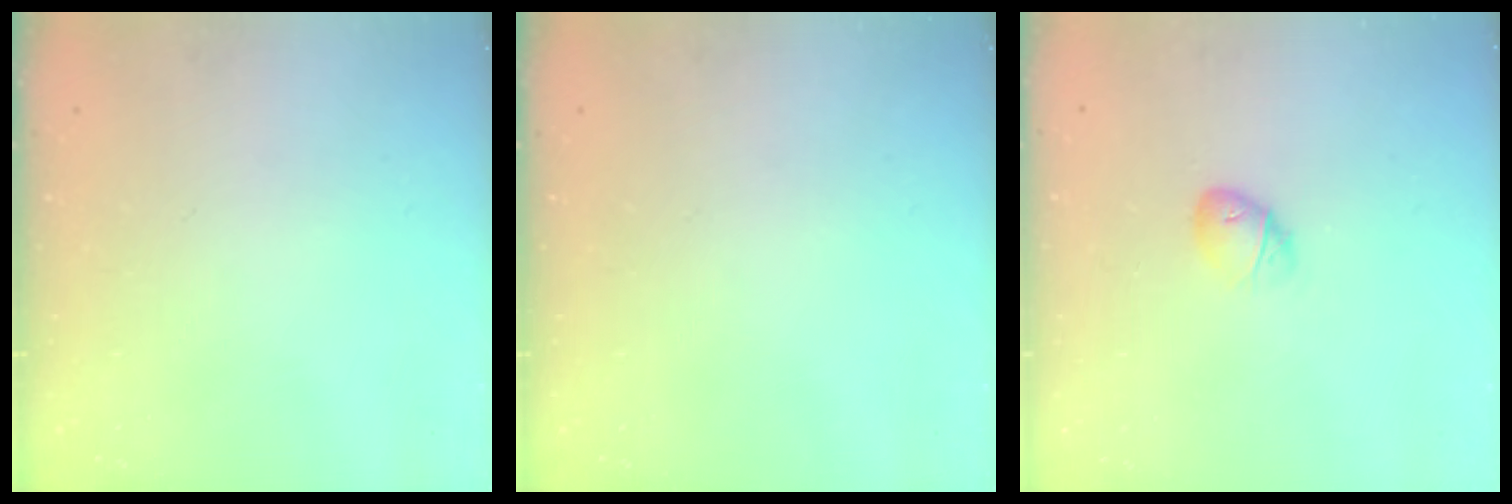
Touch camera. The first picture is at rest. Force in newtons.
{"total": 0.0}
{"total": 5.6, "press": 5.4, "slide": 1.6}